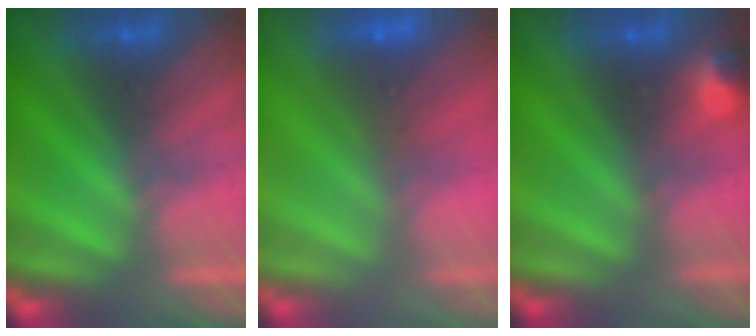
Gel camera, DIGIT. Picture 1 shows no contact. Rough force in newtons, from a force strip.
{"total": 8.1}
{"total": 3.1}